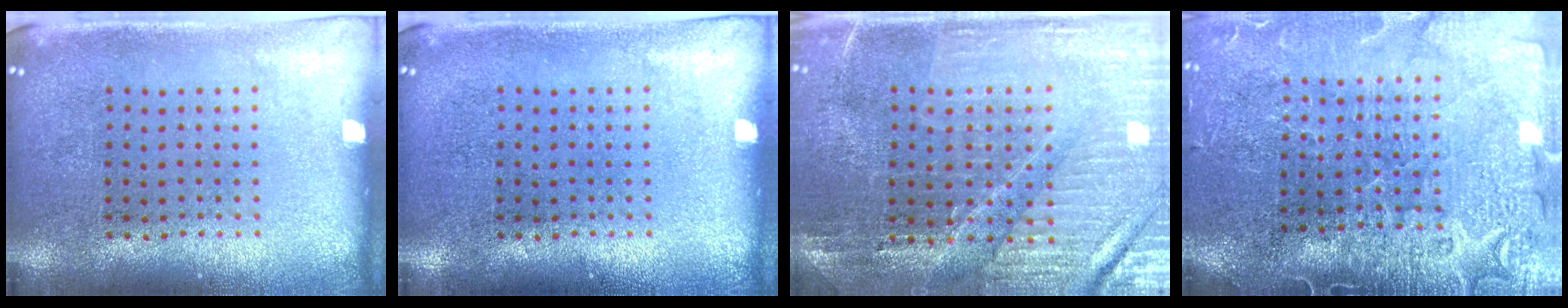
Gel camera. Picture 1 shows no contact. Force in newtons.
{"total": 0.0}
{"total": 3.1, "press": 3.1, "slide": 0.4}
{"total": 4.0, "press": 3.5, "slide": 1.9}